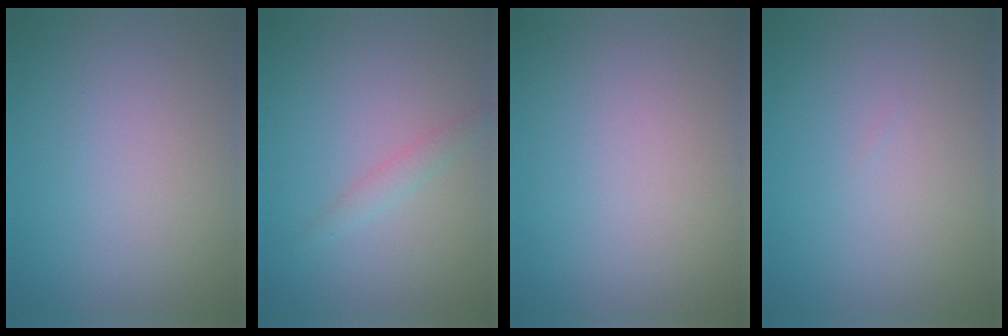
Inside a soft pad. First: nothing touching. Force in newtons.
{"total": 1.3, "press": 1.3, "slide": 0.0}
{"total": 0.0}
{"total": 0.0}